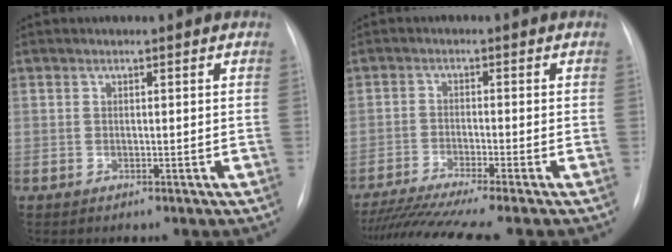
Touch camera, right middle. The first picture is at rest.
{"total": 11.3, "force": [-9.5, -1.5, 5.8], "torque": [-0.080, -0.026, -0.151]}